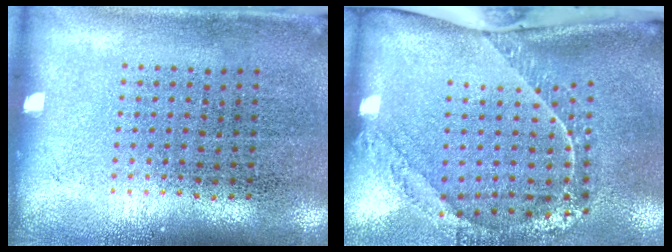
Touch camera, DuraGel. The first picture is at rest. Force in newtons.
{"total": 2.3, "press": 1.7, "slide": 1.5}